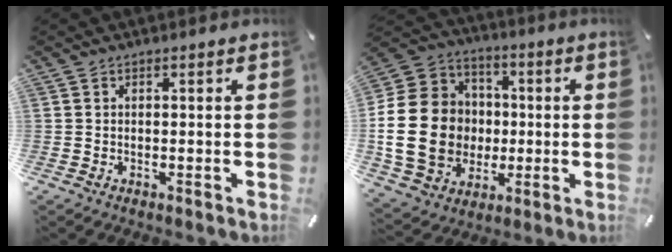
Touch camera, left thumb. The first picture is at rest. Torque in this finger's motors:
{"motor_torque": [1.57, 1.59, 1.68, 0.36, 0.58]}